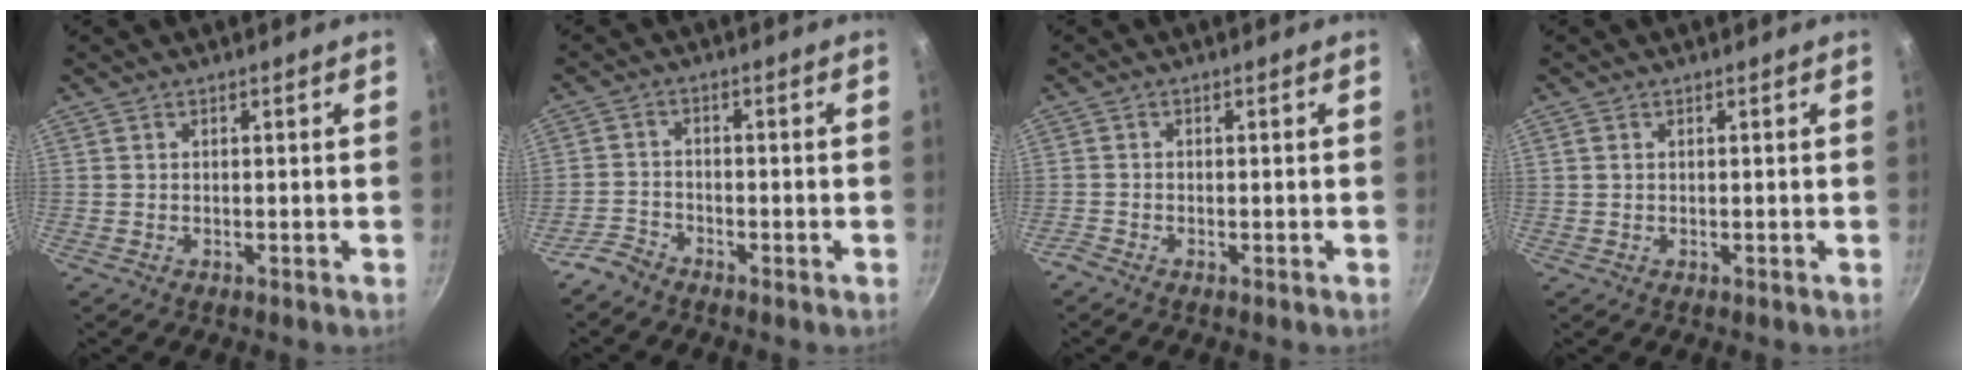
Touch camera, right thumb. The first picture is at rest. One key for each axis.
{"total": 3.3, "fx": -2.9, "fy": 1.4, "fz": 0.7, "tx": -0.014, "ty": 0.024, "tz": -0.062}
{"total": 1.0, "fx": -0.8, "fy": 0.3, "fz": 0.5, "tx": -0.021, "ty": 0.003, "tz": -0.021}
{"total": 0.8, "fx": 0.3, "fy": 0.6, "fz": 0.5, "tx": -0.010, "ty": 0.001, "tz": 0.004}